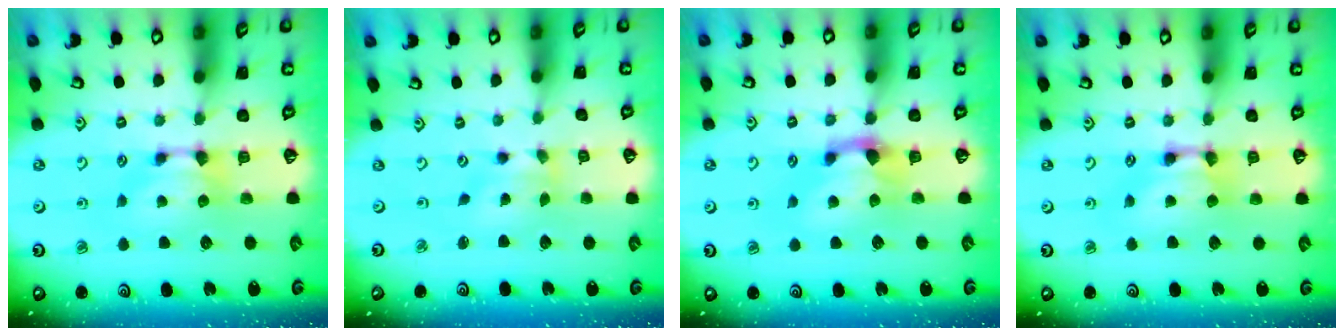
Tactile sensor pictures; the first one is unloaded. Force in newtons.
{"total": 1.3, "press": 0.4, "slide": 1.3}
{"total": 2.0, "press": 1.2, "slide": 1.5}
{"total": 2.2, "press": 2.2, "slide": 0.1}